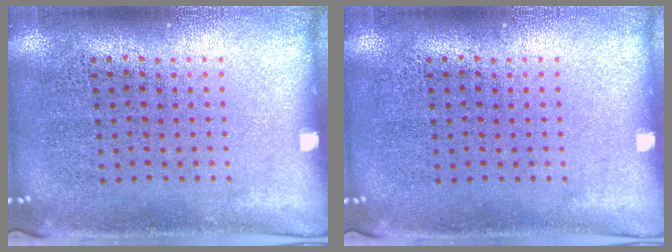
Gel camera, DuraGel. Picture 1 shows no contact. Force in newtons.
{"total": 0.0}